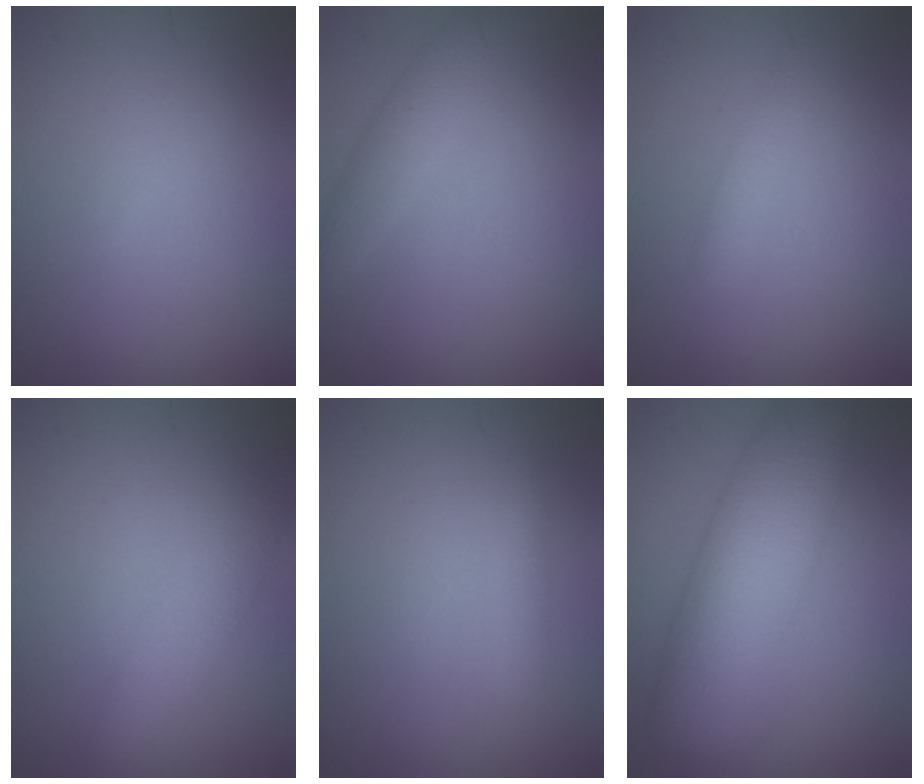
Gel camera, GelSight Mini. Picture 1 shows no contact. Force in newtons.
{"total": 2.2, "press": 2.2, "slide": 0.0}
{"total": 1.3, "press": 1.3, "slide": 0.0}
{"total": 3.5, "press": 3.5, "slide": 0.2}
{"total": 0.9, "press": 0.9, "slide": 0.0}
{"total": 8.1, "press": 8.1, "slide": 0.2}